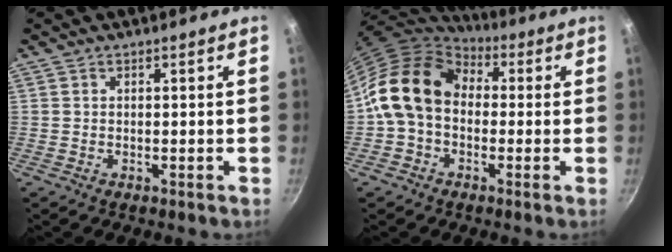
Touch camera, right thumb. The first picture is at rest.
{"total": 14.4, "force": [0.8, 10.8, 9.5], "torque": [-0.143, 0.033, -0.006]}